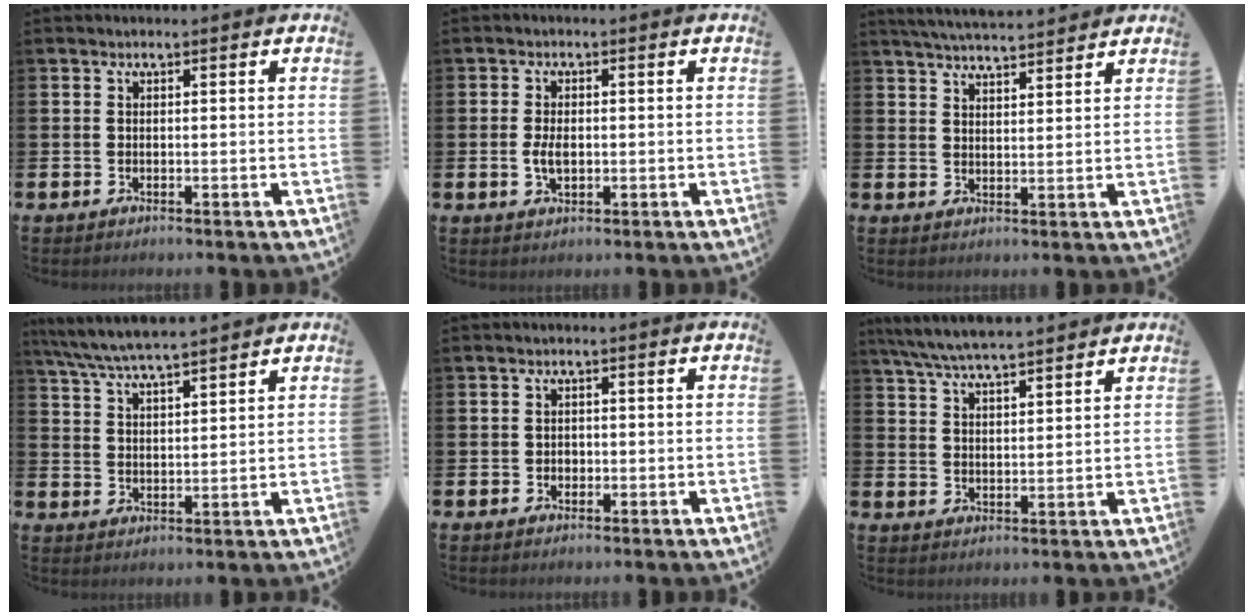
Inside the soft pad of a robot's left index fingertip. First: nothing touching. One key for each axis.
{"total": 2.9, "fx": -0.2, "fy": 1.7, "fz": 2.4, "tx": -0.031, "ty": -0.001, "tz": -0.008}
{"total": 4.9, "fx": 4.8, "fy": 0.2, "fz": 0.7, "tx": -0.018, "ty": -0.024, "tz": 0.085}
{"total": 6.3, "fx": 6.0, "fy": 0.3, "fz": 1.8, "tx": -0.057, "ty": -0.026, "tz": 0.108}
{"total": 1.1, "fx": -0.1, "fy": 1.0, "fz": 0.4, "tx": 0.006, "ty": 0.000, "tz": -0.008}
{"total": 6.3, "fx": 6.1, "fy": 0.3, "fz": 1.7, "tx": -0.056, "ty": -0.026, "tz": 0.111}